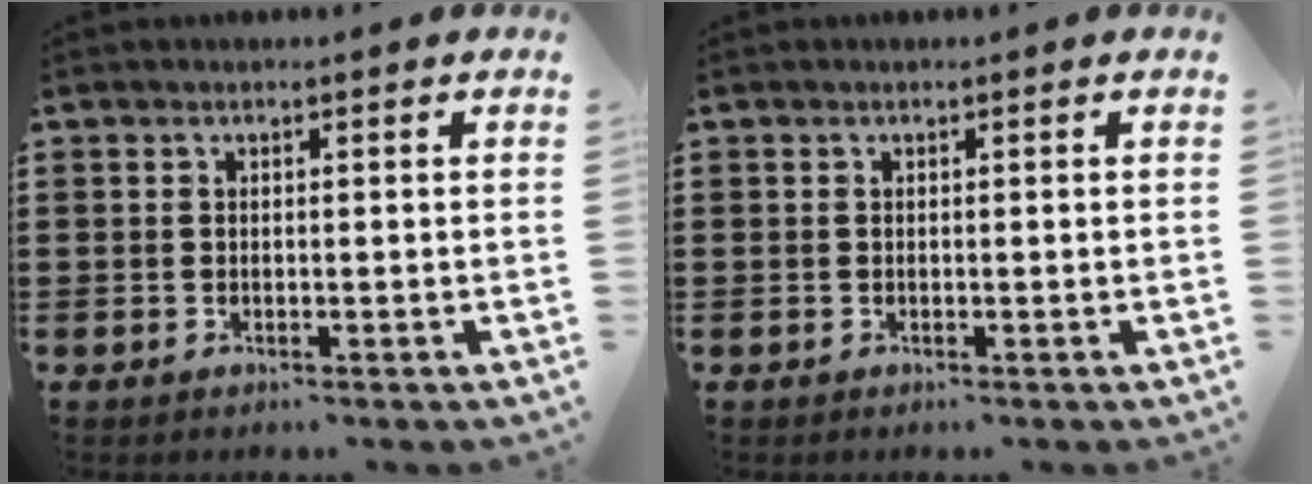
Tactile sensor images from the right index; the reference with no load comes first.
{"total": 0.0}